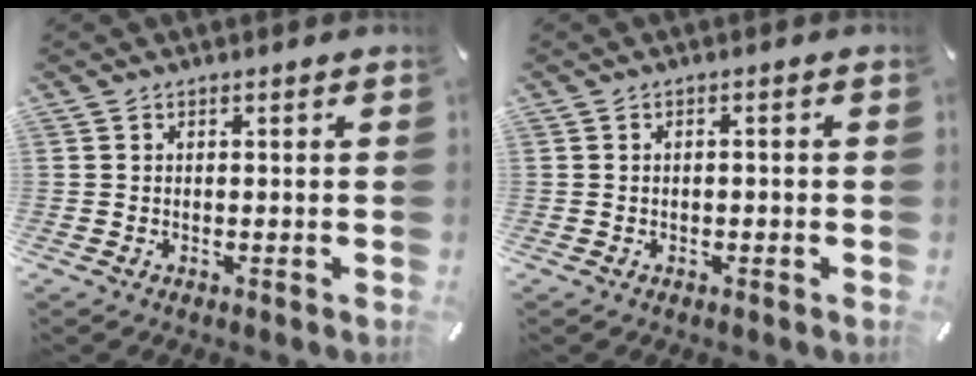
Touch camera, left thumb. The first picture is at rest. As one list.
[{"total": 0.9, "force": [-0.4, 0.6, 0.6], "torque": [-0.011, 0.002, -0.009]}]